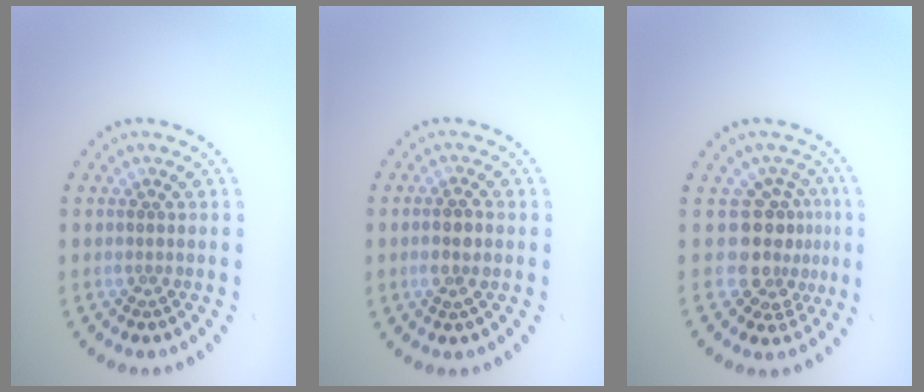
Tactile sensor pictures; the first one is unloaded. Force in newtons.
{"total": 1.6, "press": 1.6, "slide": 0.5}
{"total": 3.8, "press": 2.8, "slide": 2.5}